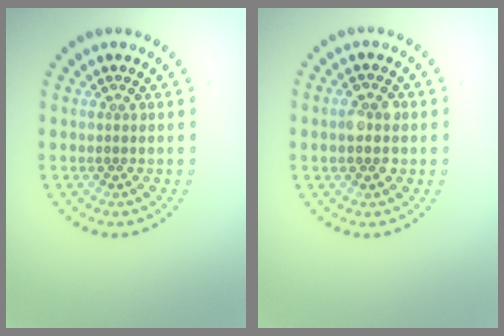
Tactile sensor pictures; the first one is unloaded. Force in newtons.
{"total": 2.8, "press": 2.8, "slide": 0.2}